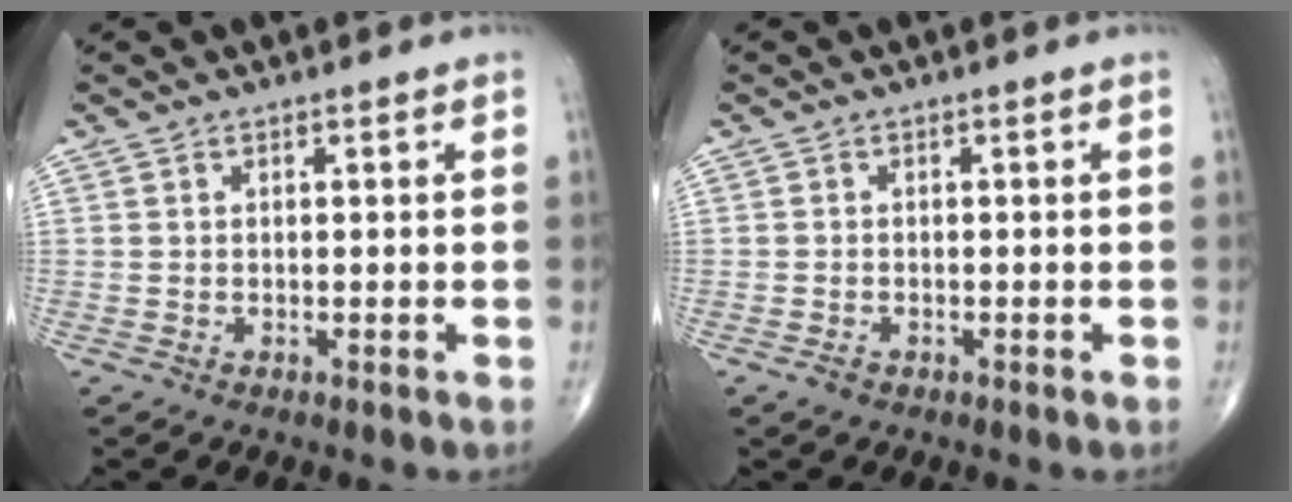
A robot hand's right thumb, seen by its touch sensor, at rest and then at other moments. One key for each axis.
{"total": 1.2, "fx": -0.8, "fy": 0.7, "fz": 0.5, "tx": -0.011, "ty": 0.003, "tz": -0.015}